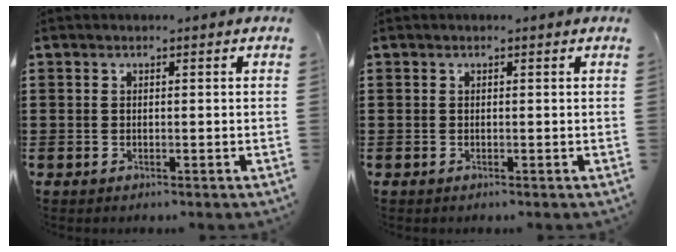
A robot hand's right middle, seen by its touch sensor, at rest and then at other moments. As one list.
[{"total": 0.0}]